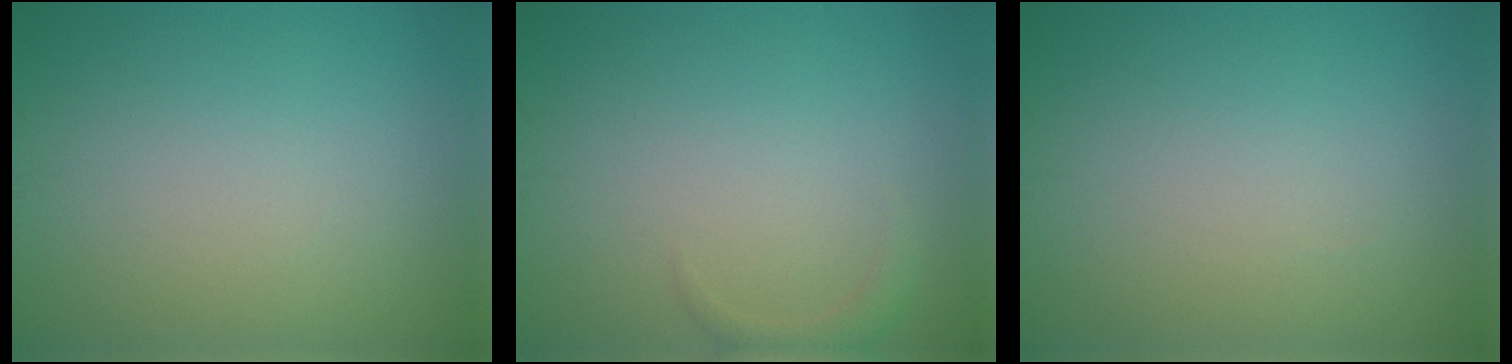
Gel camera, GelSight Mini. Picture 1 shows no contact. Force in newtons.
{"total": 1.2, "press": 1.2, "slide": 0.1}
{"total": 0.0}